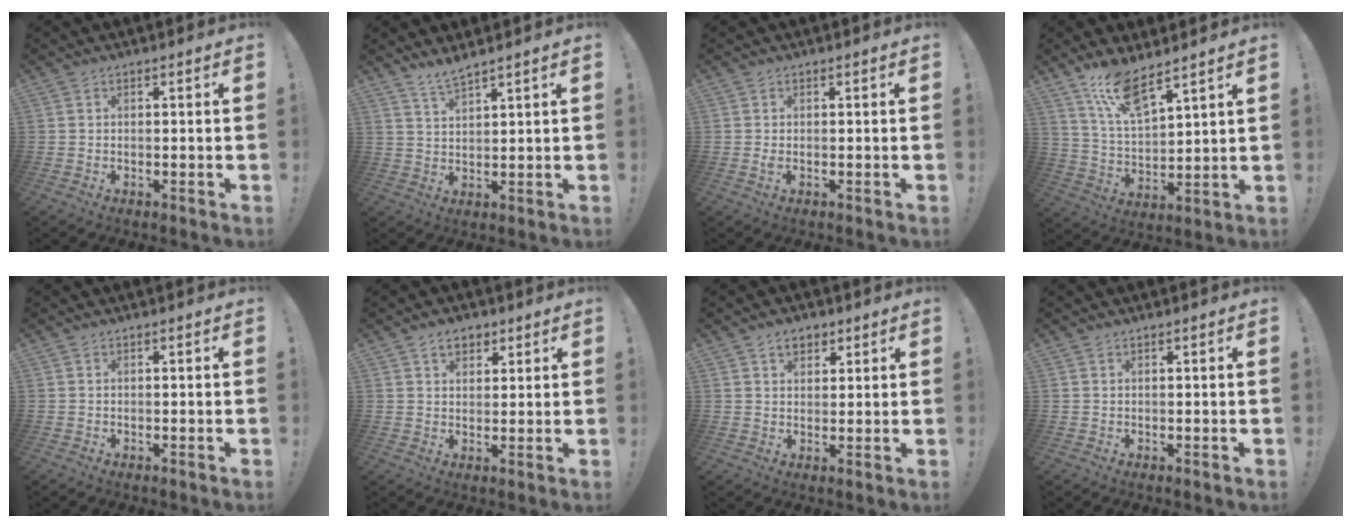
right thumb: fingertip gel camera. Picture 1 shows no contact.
{"total": 4.1, "force": [3.7, 0.1, 1.7], "torque": [-0.040, -0.019, 0.067]}
{"total": 1.0, "force": [-0.1, 0.3, 0.9], "torque": [-0.010, -0.004, -0.003]}
{"total": 11.3, "force": [9.0, 2.6, 6.2], "torque": [-0.131, -0.051, 0.163]}
{"total": 0.0}
{"total": 4.9, "force": [2.6, 3.6, 2.1], "torque": [-0.028, -0.004, 0.047]}
{"total": 4.5, "force": [2.4, 3.3, 2.0], "torque": [-0.023, -0.004, 0.043]}
{"total": 0.0}